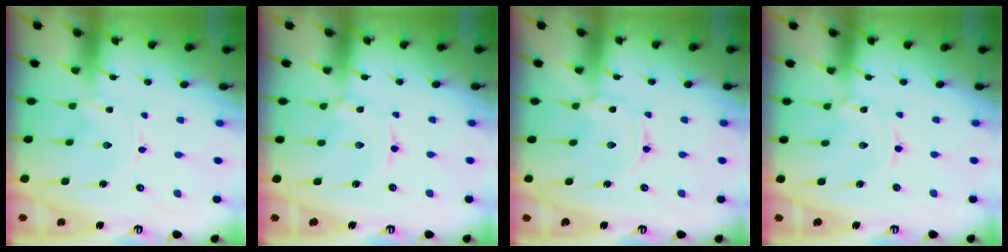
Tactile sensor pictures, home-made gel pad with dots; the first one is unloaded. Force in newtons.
{"total": 2.1, "press": 2.1, "slide": 0.4}
{"total": 2.2, "press": 2.2, "slide": 0.3}
{"total": 1.3, "press": 1.3, "slide": 0.0}